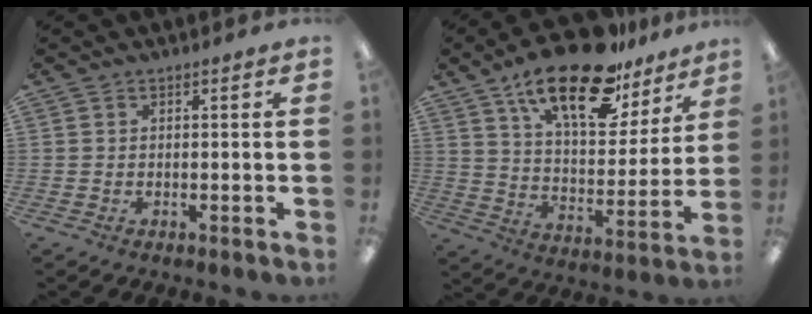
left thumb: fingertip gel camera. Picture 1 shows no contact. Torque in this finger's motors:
{"motor_torque": [0.55, 0.59, 1.53, -1.24, 0.29]}